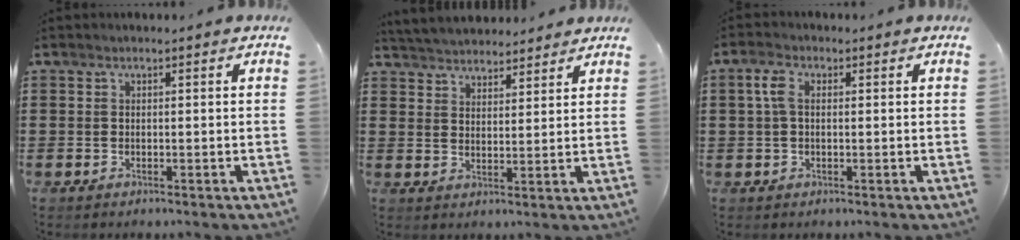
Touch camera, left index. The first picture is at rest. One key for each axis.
{"total": 4.1, "fx": 4.0, "fy": 0.6, "fz": 0.1, "tx": -0.018, "ty": -0.013, "tz": 0.074}
{"total": 3.5, "fx": 0.7, "fy": 1.9, "fz": 2.9, "tx": -0.071, "ty": 0.007, "tz": 0.008}